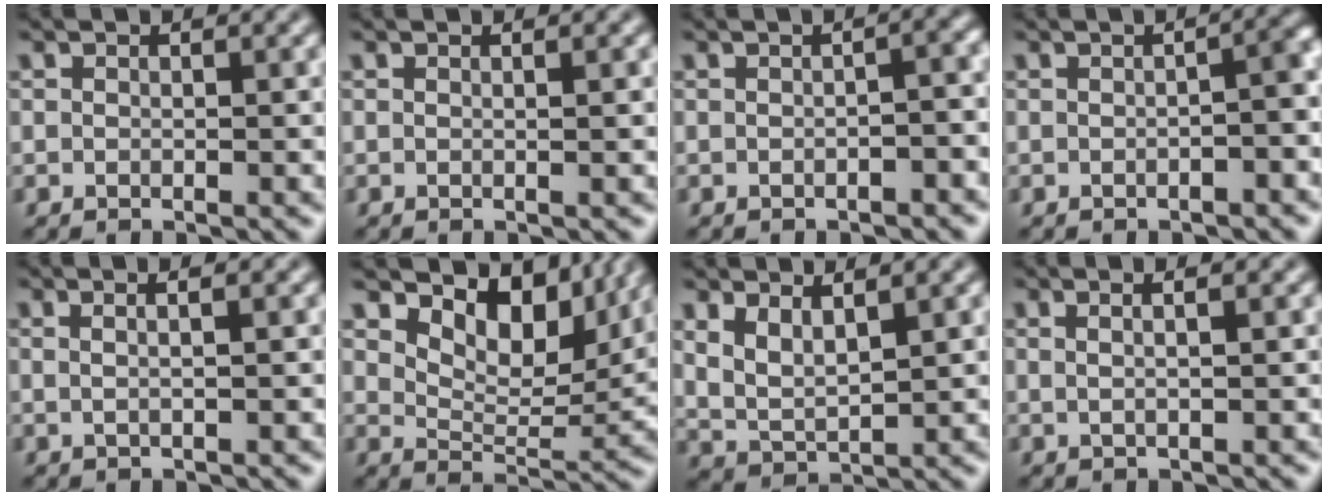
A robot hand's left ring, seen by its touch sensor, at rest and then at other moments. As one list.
[{"total": 1.0, "force": [0.4, 0.4, 0.8], "torque": [-0.001, 0.001, 0.002]}, {"total": 2.9, "force": [-0.3, 1.1, 2.7], "torque": [-0.018, 0.009, -0.005]}, {"total": 3.7, "force": [-0.4, 1.4, 3.4], "torque": [-0.022, 0.015, -0.003]}, {"total": 3.0, "force": [1.4, 1.4, 2.3], "torque": [-0.014, 0.010, -0.008]}, {"total": 9.2, "force": [6.0, 4.2, 5.6], "torque": [-0.084, -0.002, 0.098]}, {"total": 3.3, "force": [1.8, 1.6, 2.3], "torque": [-0.055, -0.009, 0.040]}, {"total": 3.3, "force": [1.6, 1.5, 2.4], "torque": [-0.015, 0.013, -0.006]}]